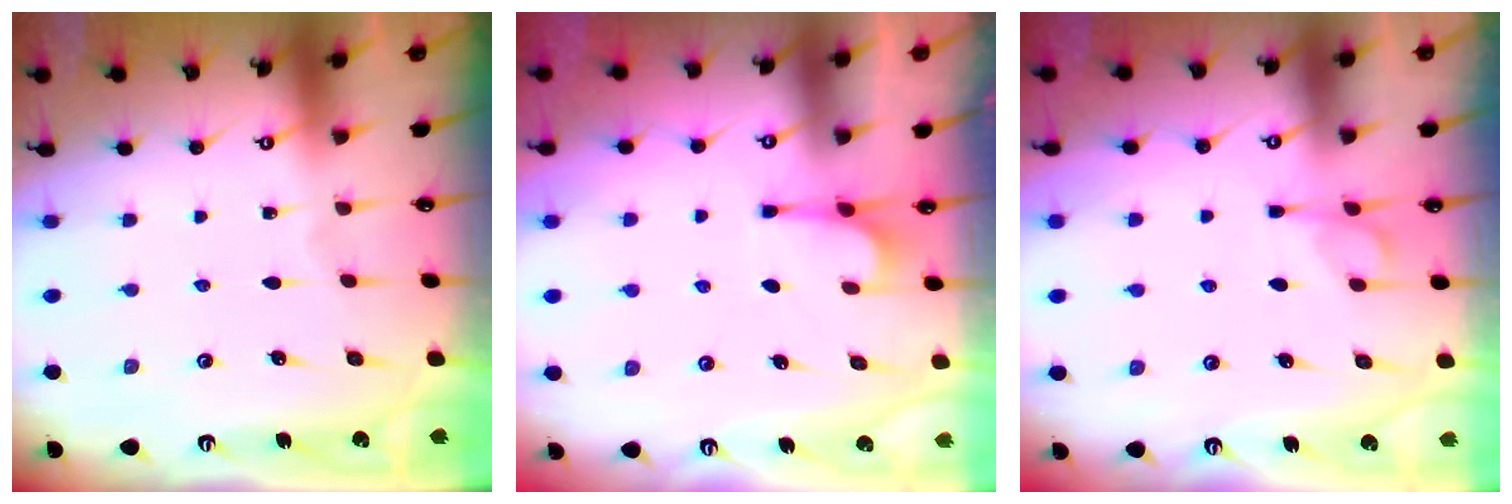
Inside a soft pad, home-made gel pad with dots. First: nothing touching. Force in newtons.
{"total": 2.1, "press": 1.9, "slide": 0.8}
{"total": 3.1, "press": 3.0, "slide": 1.0}